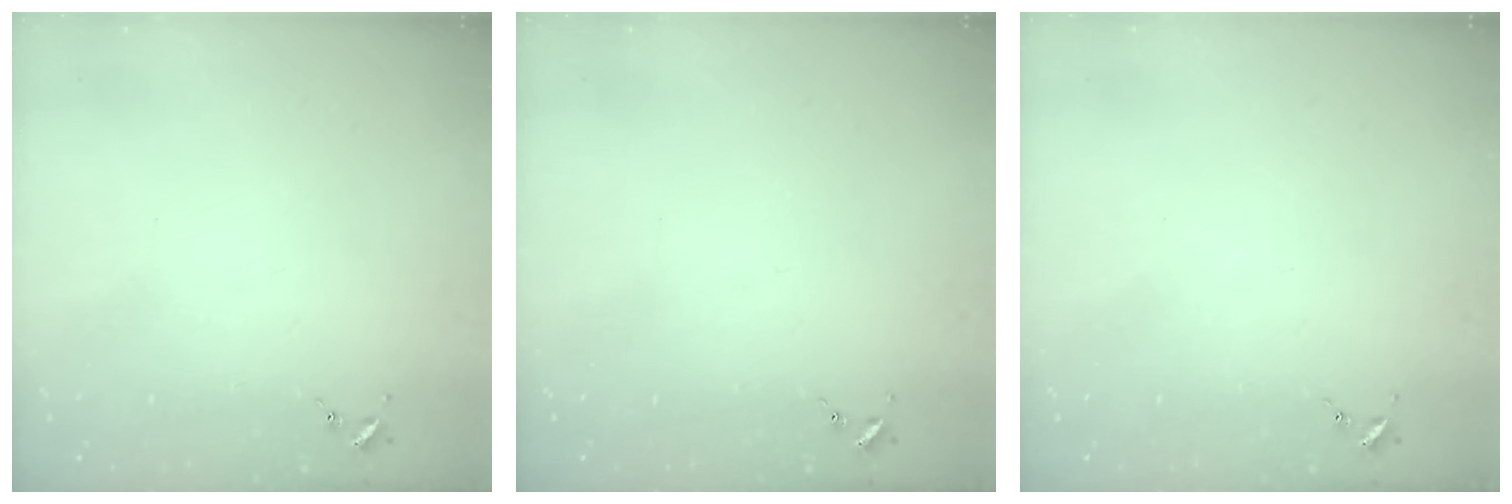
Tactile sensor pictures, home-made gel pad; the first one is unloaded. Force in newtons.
{"total": 0.0}
{"total": 0.0}